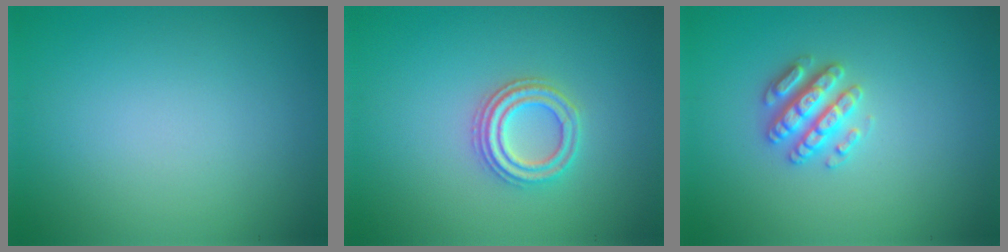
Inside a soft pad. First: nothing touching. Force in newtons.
{"total": 2.9, "press": 2.7, "slide": 1.2}
{"total": 2.8, "press": 2.8, "slide": 0.3}